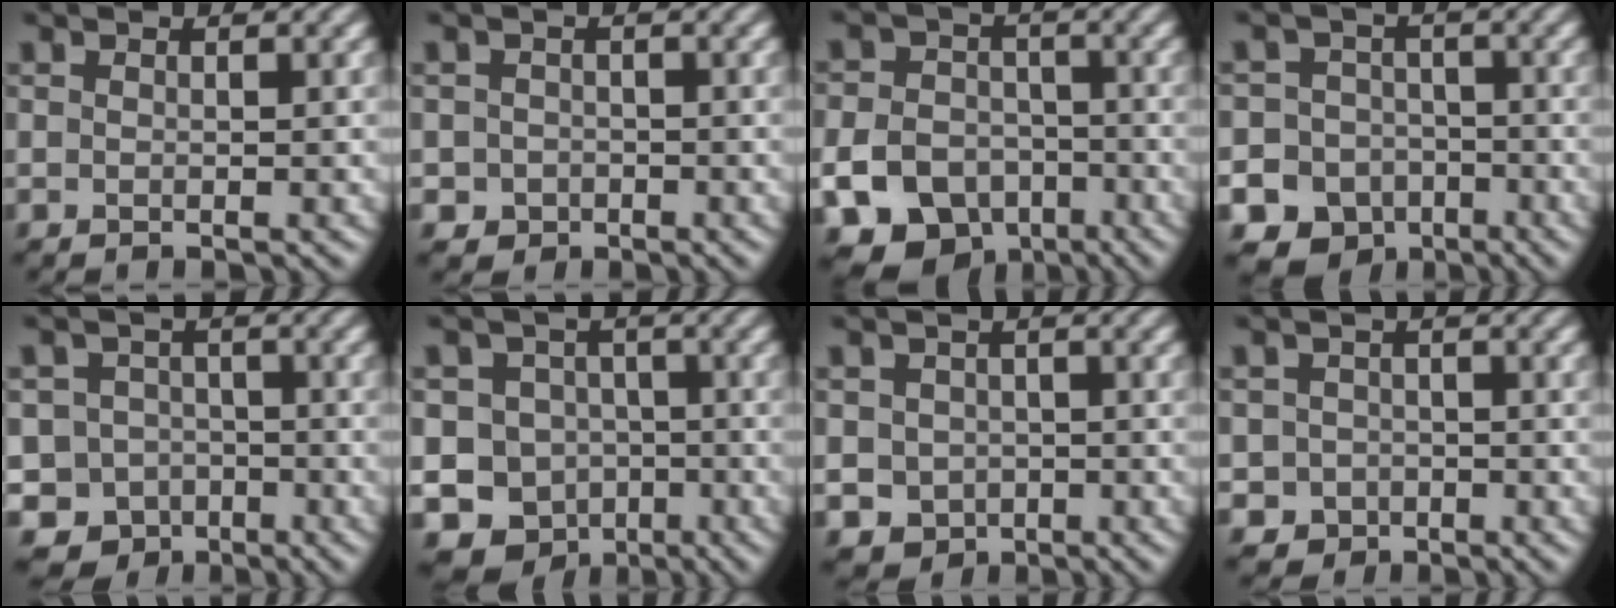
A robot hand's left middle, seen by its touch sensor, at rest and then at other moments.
{"total": 1.9, "force": [-1.0, 1.6, 0.0], "torque": [0.014, 0.001, -0.015]}
{"total": 12.6, "force": [-7.2, 9.4, 4.3], "torque": [-0.076, -0.051, -0.137]}
{"total": 12.7, "force": [-8.0, 9.7, 1.7], "torque": [-0.031, -0.050, -0.137]}
{"total": 8.4, "force": [-5.5, 6.2, 1.4], "torque": [-0.005, -0.012, -0.099]}
{"total": 11.2, "force": [-6.1, 8.9, 2.8], "torque": [-0.041, -0.024, -0.108]}
{"total": 3.5, "force": [-1.5, 3.0, 0.8], "torque": [-0.012, -0.006, -0.024]}
{"total": 2.8, "force": [-1.6, 2.3, 0.2], "torque": [0.015, 0.003, -0.026]}